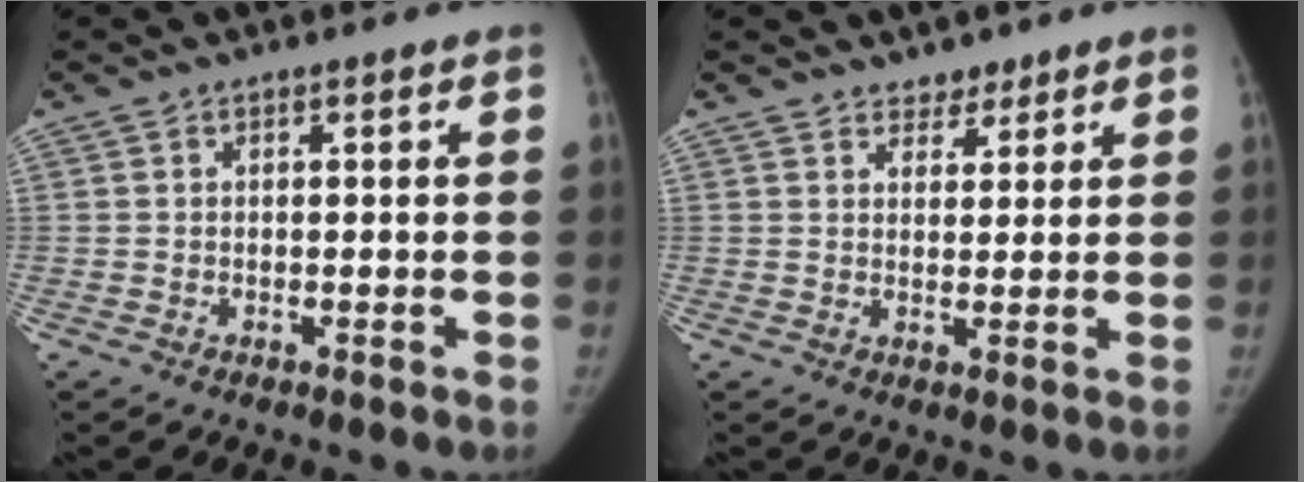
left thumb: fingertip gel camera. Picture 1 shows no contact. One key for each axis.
{"total": 2.9, "fx": 2.5, "fy": 1.6, "fz": 0.4, "tx": 0.016, "ty": -0.016, "tz": 0.035}